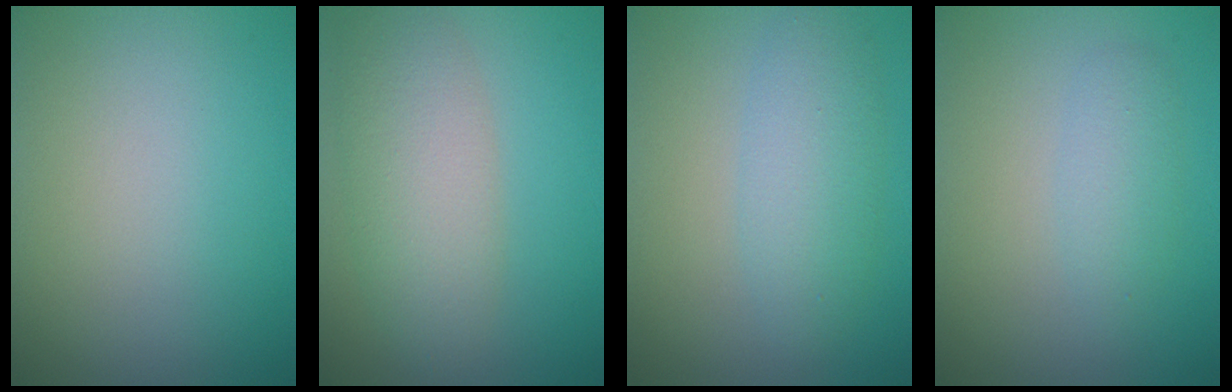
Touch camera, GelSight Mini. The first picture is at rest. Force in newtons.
{"total": 5.2, "press": 5.2, "slide": 0.3}
{"total": 3.5, "press": 3.5, "slide": 0.2}
{"total": 1.9, "press": 1.9, "slide": 0.1}